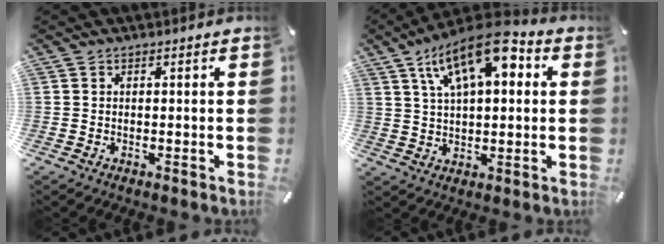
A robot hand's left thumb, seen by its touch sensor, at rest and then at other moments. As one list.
[{"total": 15.1, "force": [6.8, 7.1, 11.5], "torque": [-0.199, -0.011, 0.117]}]